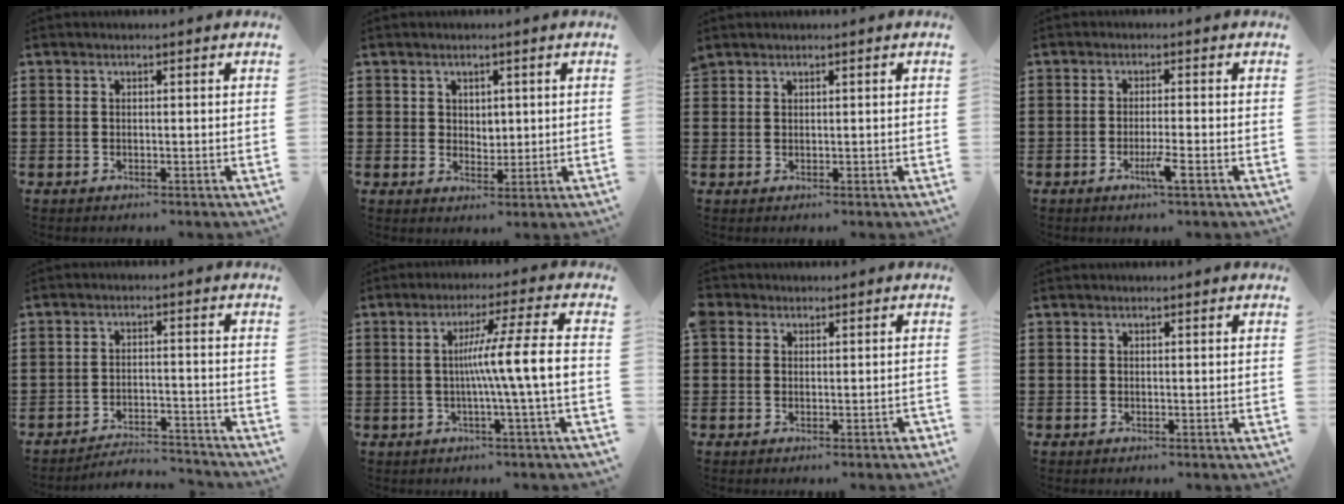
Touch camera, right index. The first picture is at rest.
{"total": 2.4, "force": [1.3, 2.0, 0.6], "torque": [-0.011, 0.007, 0.021]}
{"total": 1.1, "force": [1.0, 0.5, 0.0], "torque": [-0.002, 0.000, 0.020]}
{"total": 3.4, "force": [-1.8, 0.0, 2.9], "torque": [-0.054, -0.010, -0.032]}
{"total": 3.7, "force": [-3.7, 0.3, 0.4], "torque": [-0.012, 0.003, -0.080]}
{"total": 8.9, "force": [-0.9, -1.0, 8.8], "torque": [-0.157, -0.007, -0.025]}
{"total": 1.6, "force": [-0.2, 1.6, 0.3], "torque": [-0.010, 0.006, -0.006]}
{"total": 0.0}